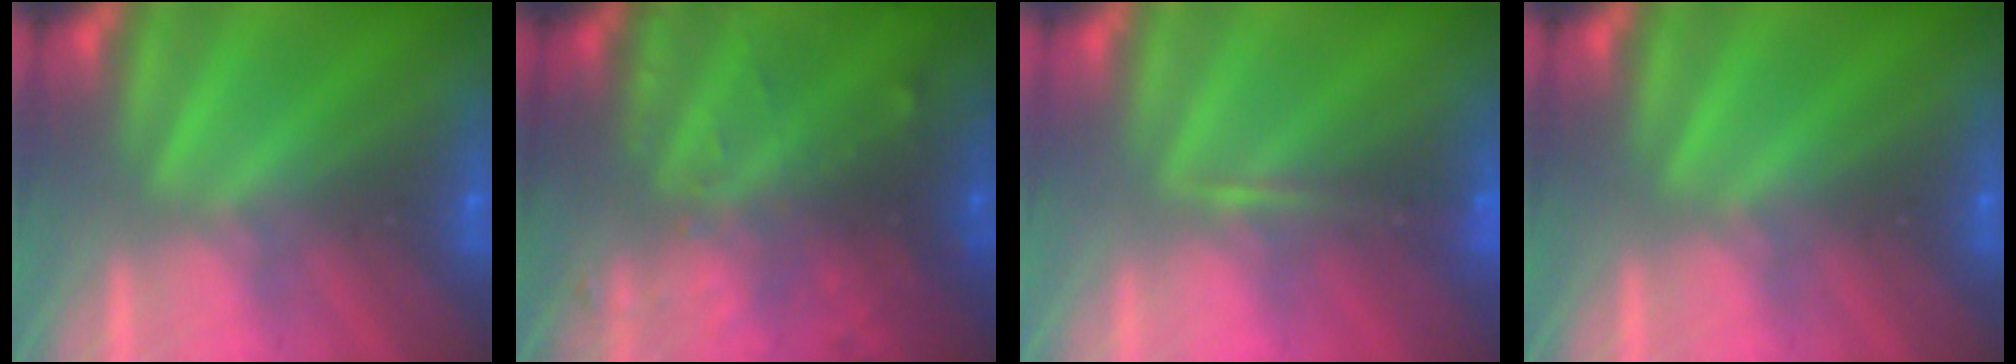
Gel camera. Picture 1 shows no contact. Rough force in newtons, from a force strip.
{"total": 6.6}
{"total": 1.3}
{"total": 0.0}